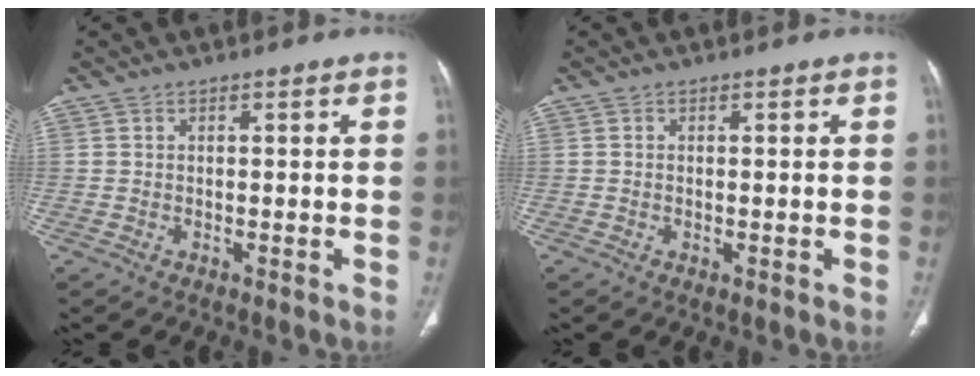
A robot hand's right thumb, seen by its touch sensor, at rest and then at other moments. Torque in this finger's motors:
{"motor_torque": [-0.20, 0.08, -0.28, 0.10, -0.02]}